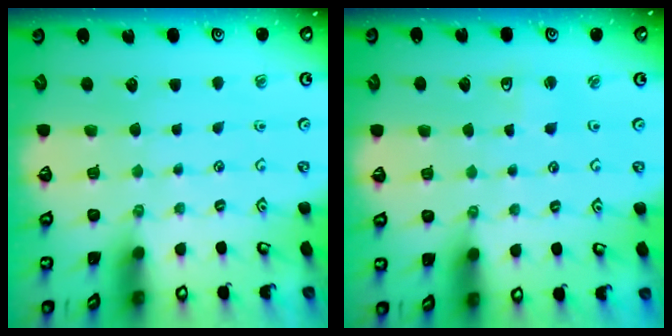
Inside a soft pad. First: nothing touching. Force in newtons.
{"total": 2.8, "press": 2.7, "slide": 0.7}